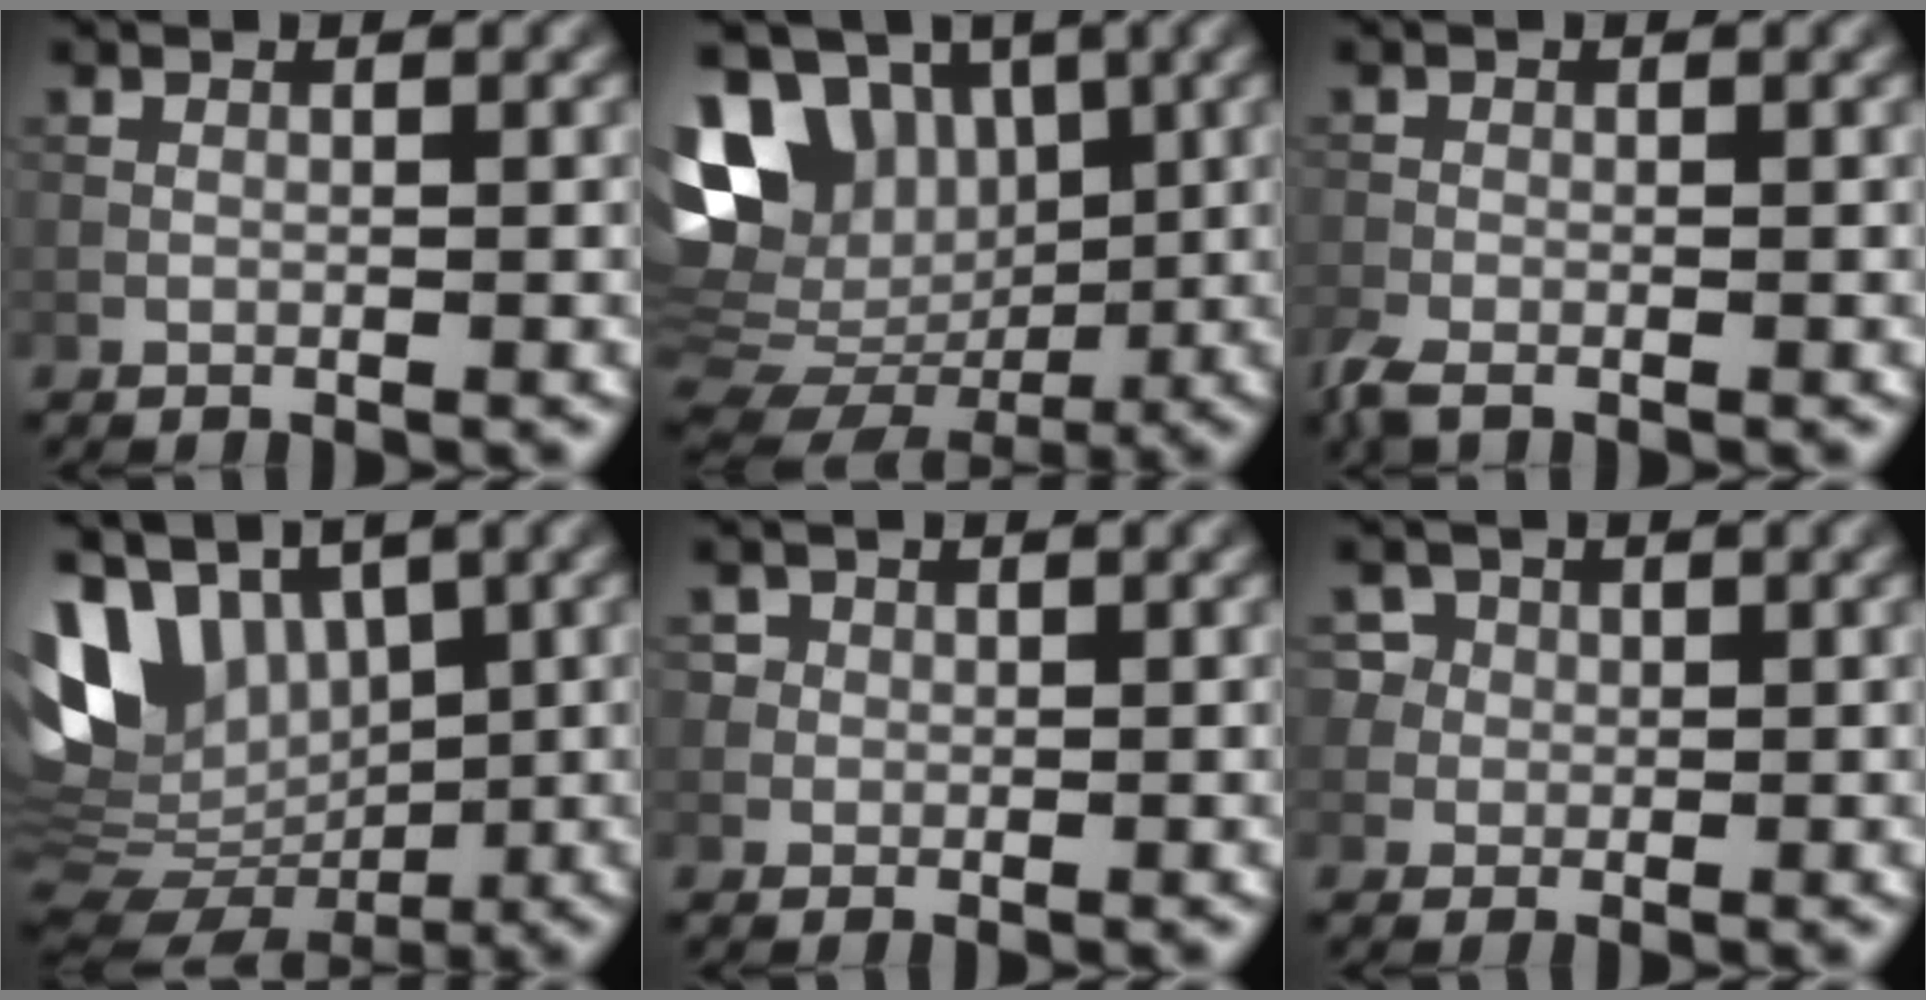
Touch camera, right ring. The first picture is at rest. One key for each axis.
{"total": 13.6, "fx": 4.2, "fy": 9.9, "fz": 8.2, "tx": -0.157, "ty": 0.031, "tz": 0.081}
{"total": 2.3, "fx": -1.8, "fy": 0.9, "fz": 1.1, "tx": -0.031, "ty": -0.010, "tz": -0.046}
{"total": 11.4, "fx": 3.5, "fy": 7.5, "fz": 7.8, "tx": -0.153, "ty": 0.017, "tz": 0.069}
{"total": 2.9, "fx": 1.2, "fy": 2.5, "fz": 0.9, "tx": -0.011, "ty": 0.002, "tz": 0.018}
{"total": 5.1, "fx": 1.8, "fy": 4.4, "fz": 1.8, "tx": -0.026, "ty": 0.022, "tz": 0.020}